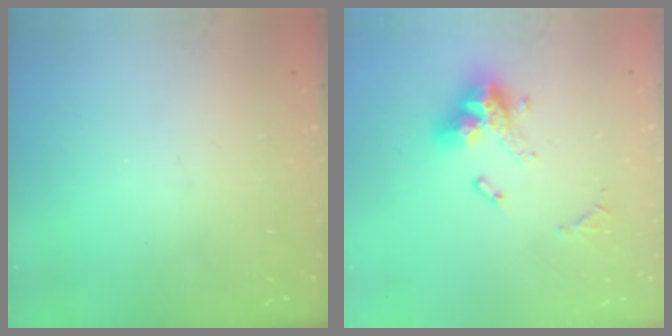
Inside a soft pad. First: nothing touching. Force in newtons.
{"total": 13.9, "press": 13.9, "slide": 1.2}